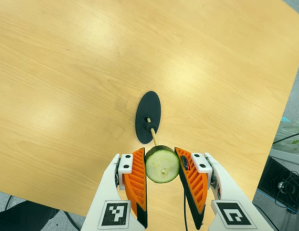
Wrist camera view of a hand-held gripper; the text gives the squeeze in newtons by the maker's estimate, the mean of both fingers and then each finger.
{"total": 10.0, "left": 9.6, "right": 10.4}